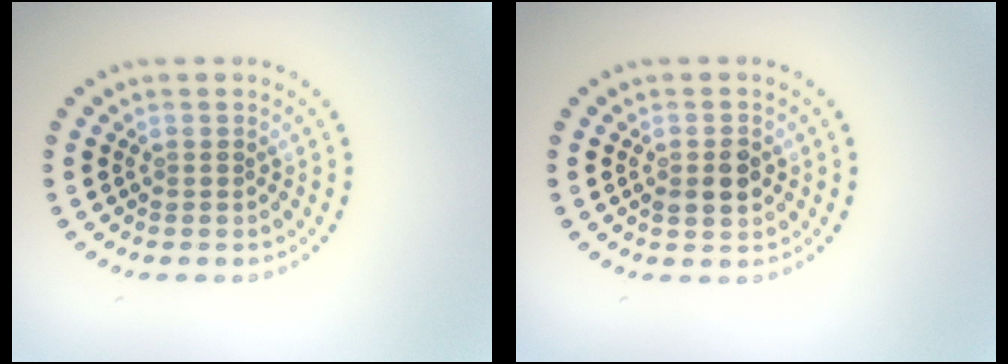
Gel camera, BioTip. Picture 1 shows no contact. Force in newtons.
{"total": 2.2, "press": 2.1, "slide": 0.2}